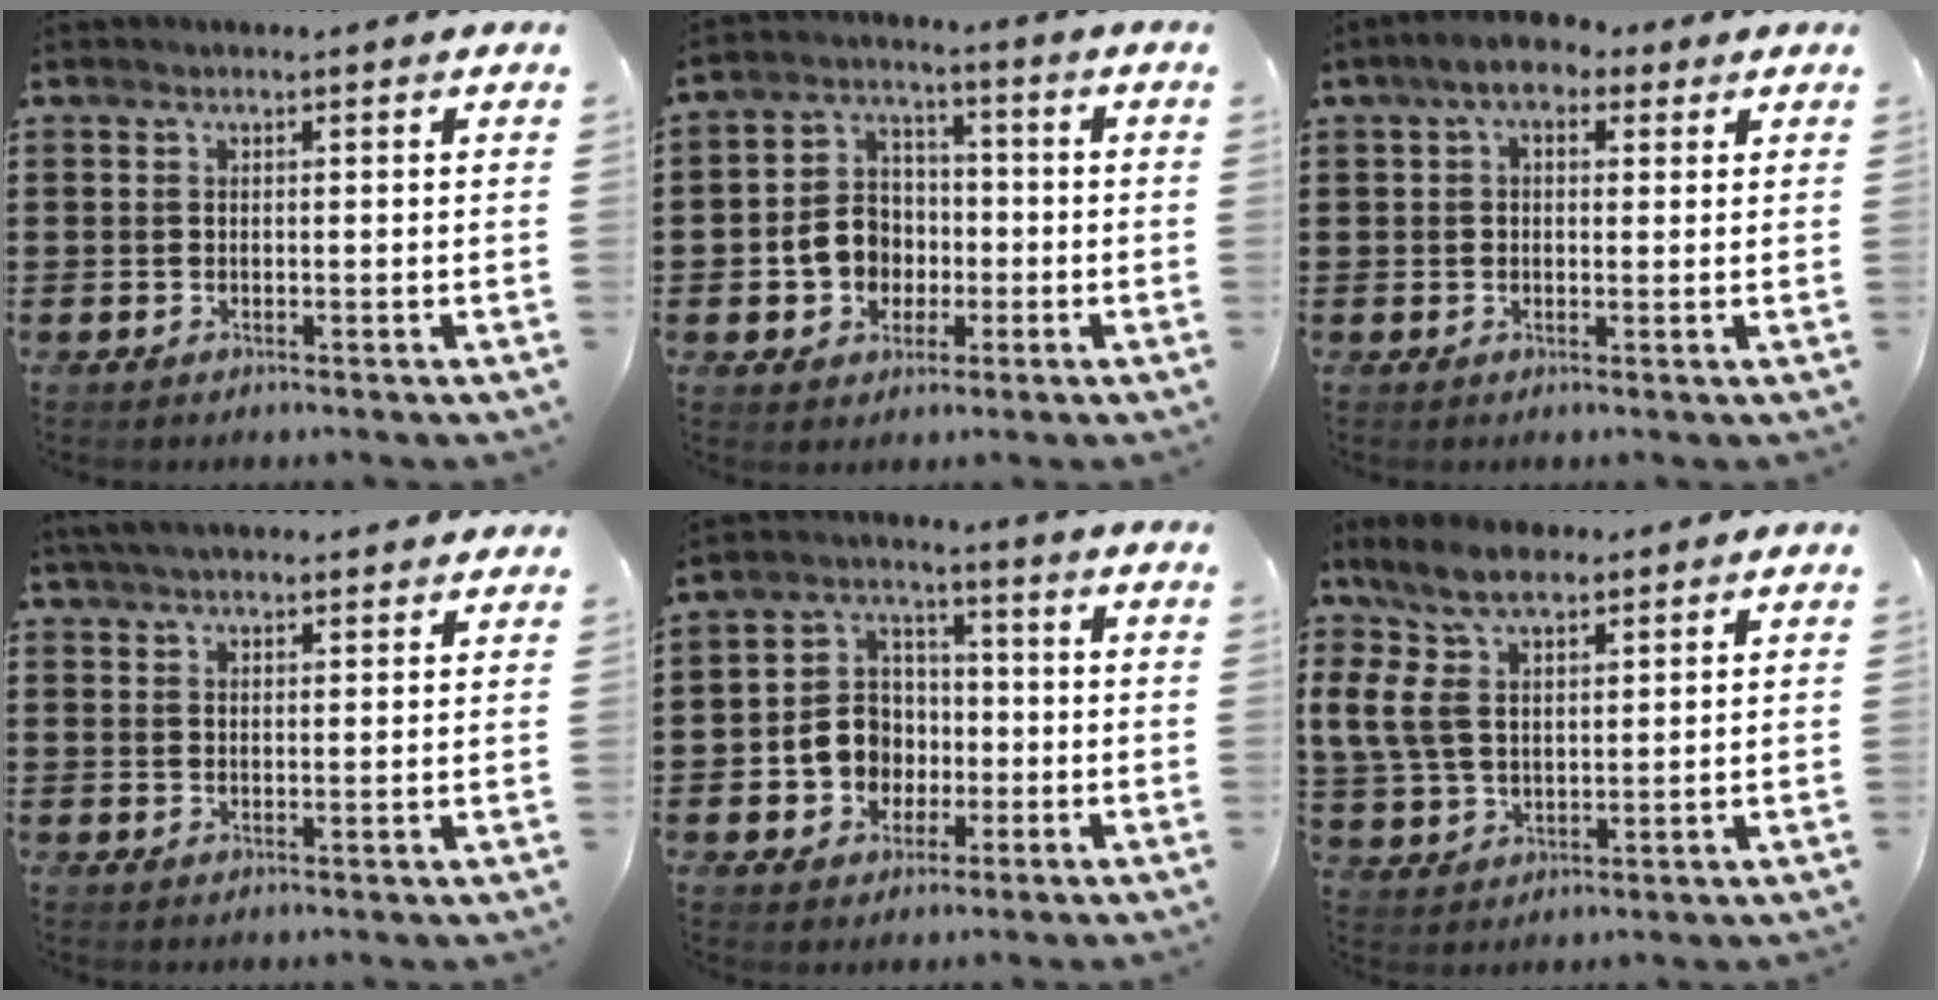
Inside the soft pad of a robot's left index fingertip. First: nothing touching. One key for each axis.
{"total": 7.5, "fx": -1.5, "fy": 6.7, "fz": 2.8, "tx": -0.074, "ty": 0.018, "tz": -0.030}
{"total": 4.9, "fx": 3.0, "fy": 2.3, "fz": 3.0, "tx": -0.061, "ty": 0.005, "tz": 0.052}
{"total": 3.8, "fx": 3.7, "fy": 0.2, "fz": 1.0, "tx": -0.029, "ty": -0.004, "tz": 0.068}
{"total": 7.8, "fx": -1.7, "fy": 7.2, "fz": 2.5, "tx": -0.080, "ty": 0.021, "tz": -0.028}
{"total": 11.1, "fx": 6.4, "fy": 5.8, "fz": 6.9, "tx": -0.173, "ty": 0.001, "tz": 0.117}